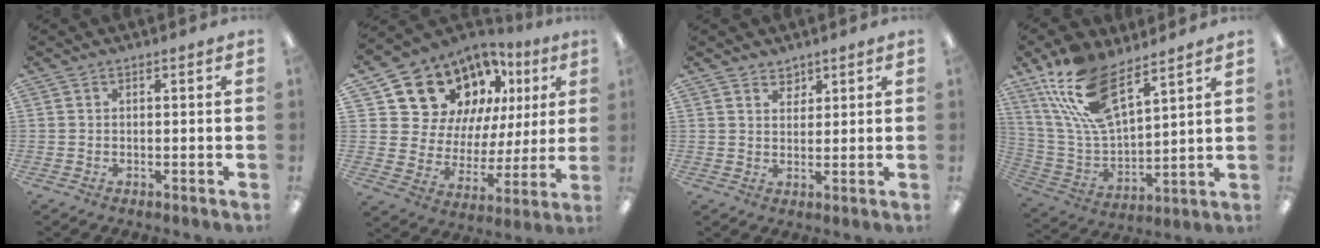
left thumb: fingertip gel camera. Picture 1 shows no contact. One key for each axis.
{"total": 17.3, "fx": 11.9, "fy": 11.0, "fz": 6.0, "tx": -0.128, "ty": -0.081, "tz": 0.231}
{"total": 3.0, "fx": 2.4, "fy": 1.7, "fz": 0.2, "tx": 0.007, "ty": -0.013, "tz": 0.043}
{"total": 19.1, "fx": 12.2, "fy": 7.8, "fz": 12.4, "tx": -0.262, "ty": -0.052, "tz": 0.217}